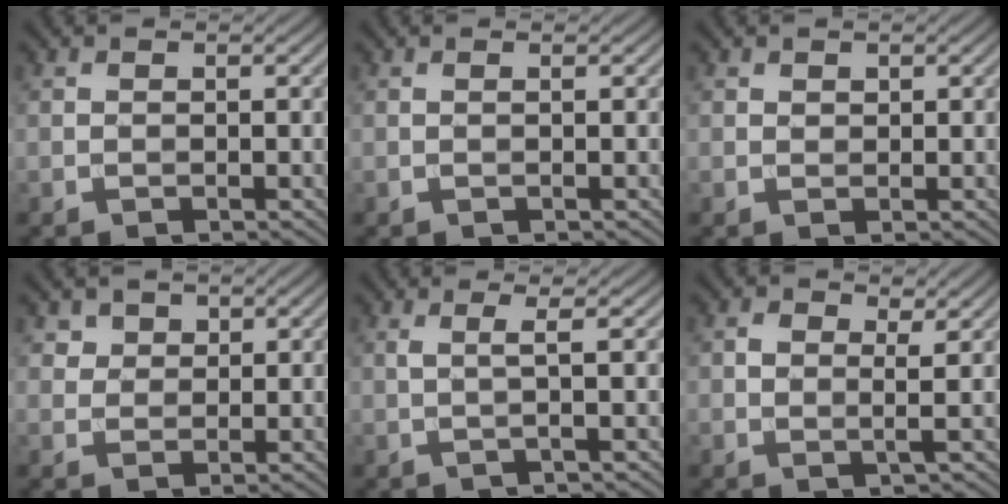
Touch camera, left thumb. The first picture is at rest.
{"total": 0.5, "force": [0.1, -0.1, 0.5], "torque": [-0.011, 0.002, 0.000]}
{"total": 0.8, "force": [0.6, 0.5, 0.2], "torque": [-0.004, -0.002, 0.011]}
{"total": 2.8, "force": [1.7, 2.1, 0.7], "torque": [-0.025, -0.014, 0.041]}
{"total": 2.1, "force": [0.3, 0.0, 2.1], "torque": [-0.044, 0.007, -0.002]}
{"total": 2.3, "force": [0.5, 0.9, 2.1], "torque": [-0.045, -0.002, 0.009]}